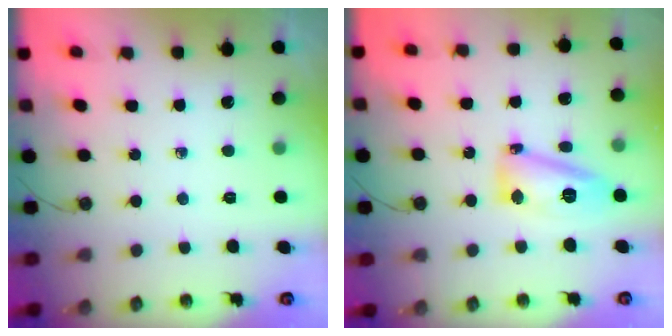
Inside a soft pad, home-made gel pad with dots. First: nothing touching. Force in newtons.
{"total": 14.1, "press": 14.0, "slide": 1.4}